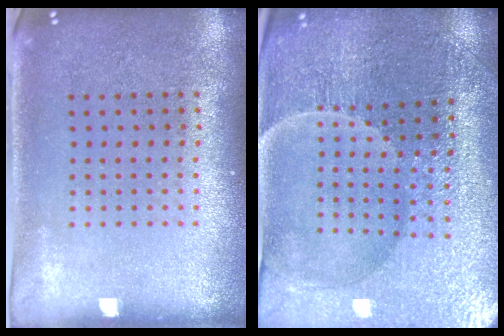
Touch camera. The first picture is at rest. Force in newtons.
{"total": 3.8, "press": 3.7, "slide": 0.4}